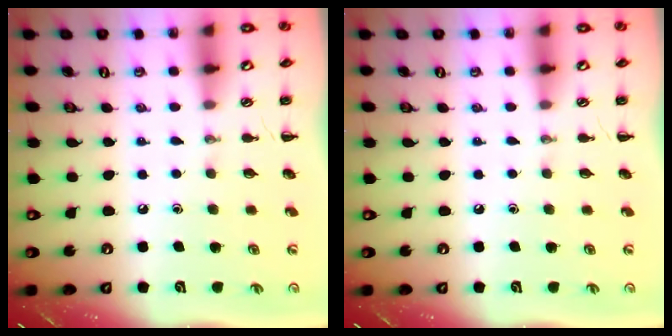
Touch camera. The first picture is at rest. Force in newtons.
{"total": 0.0}